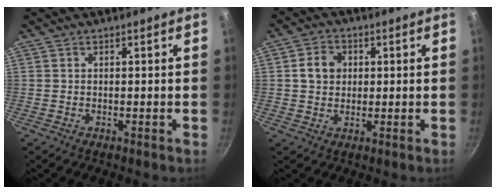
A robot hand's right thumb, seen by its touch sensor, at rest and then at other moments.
{"total": 5.2, "force": [1.0, 4.3, 2.8], "torque": [-0.036, 0.005, 0.015]}